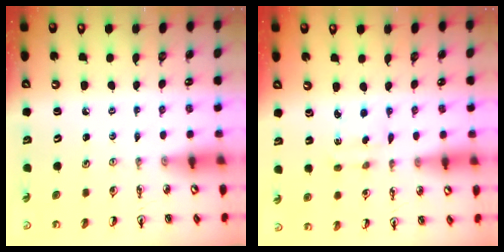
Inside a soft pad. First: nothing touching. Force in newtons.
{"total": 2.4, "press": 2.3, "slide": 0.6}